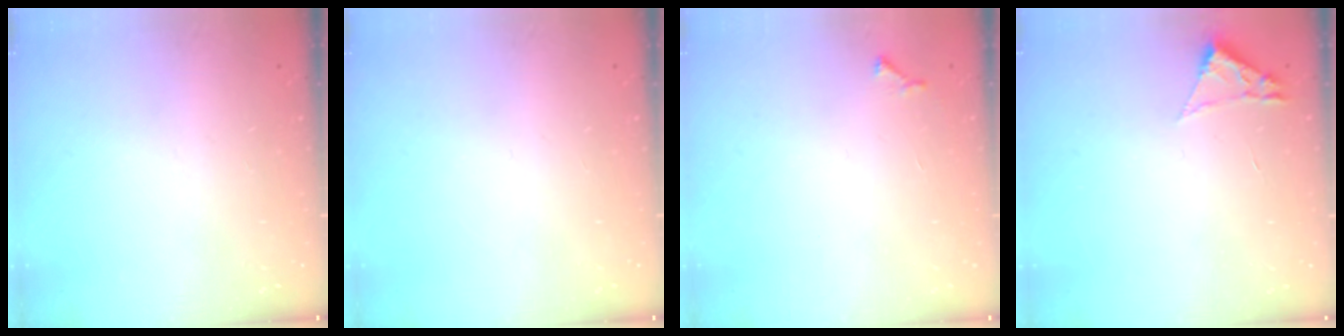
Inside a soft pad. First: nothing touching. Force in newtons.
{"total": 0.0}
{"total": 3.7, "press": 3.6, "slide": 0.5}
{"total": 1.8, "press": 1.8, "slide": 0.2}